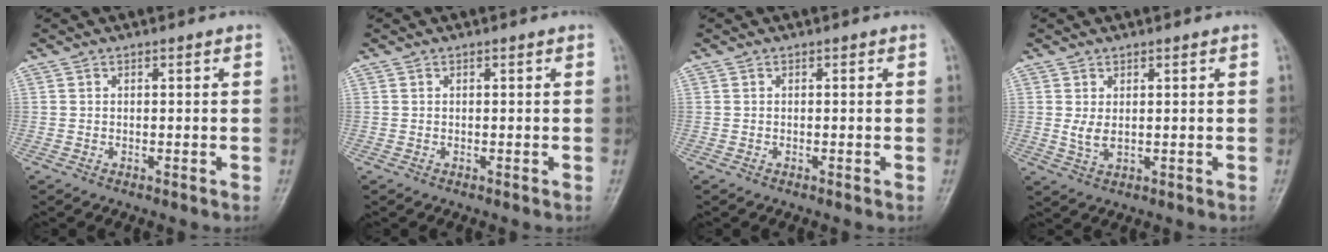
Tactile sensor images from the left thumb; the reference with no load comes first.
{"total": 0.0}
{"total": 0.0}
{"total": 2.8, "force": [0.6, 1.3, 2.4], "torque": [-0.045, -0.007, 0.020]}